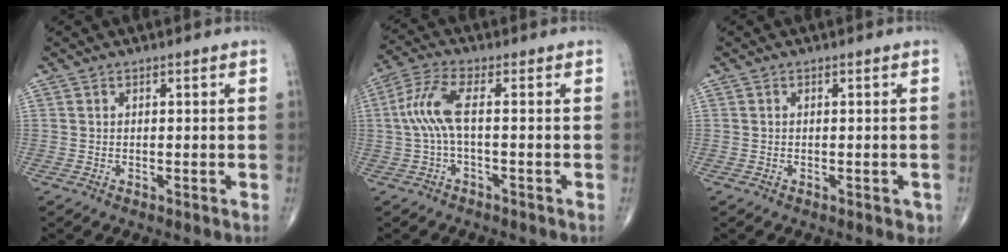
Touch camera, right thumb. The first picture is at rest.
{"total": 7.1, "force": [-0.2, 1.9, 6.8], "torque": [-0.175, 0.024, -0.007]}
{"total": 1.3, "force": [-0.3, 0.7, 1.1], "torque": [-0.012, 0.002, -0.002]}